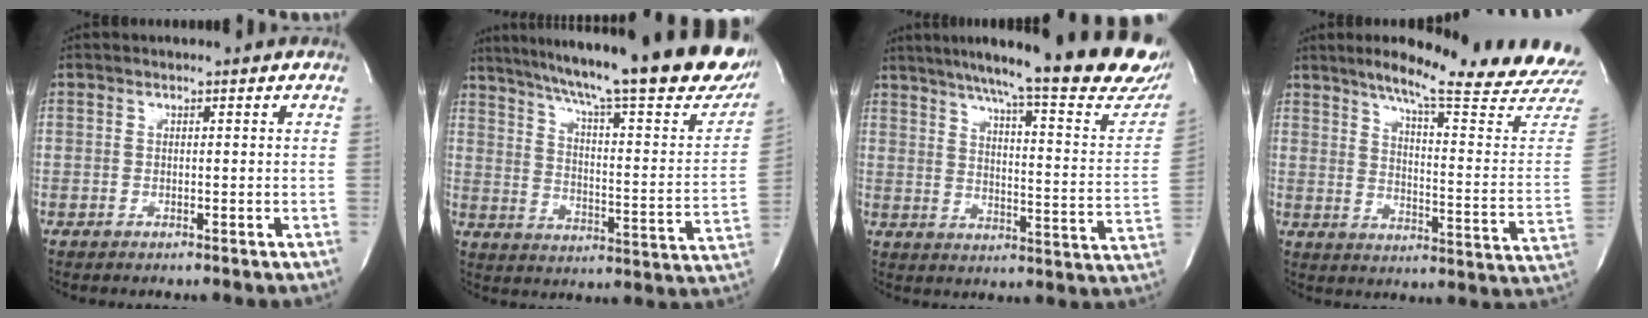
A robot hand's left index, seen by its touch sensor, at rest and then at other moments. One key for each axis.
{"total": 29.8, "fx": 23.9, "fy": 3.5, "fz": 17.5, "tx": -0.259, "ty": -0.054, "tz": 0.307}
{"total": 27.8, "fx": 23.0, "fy": 2.8, "fz": 15.4, "tx": -0.216, "ty": -0.061, "tz": 0.280}
{"total": 22.9, "fx": 20.1, "fy": -0.6, "fz": 11.0, "tx": -0.153, "ty": -0.094, "tz": 0.248}